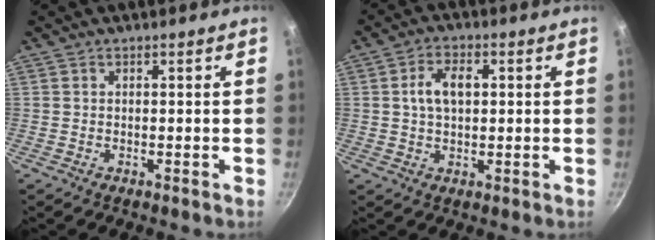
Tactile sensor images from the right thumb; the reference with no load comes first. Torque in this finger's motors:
{"motor_torque": [-0.23, 0.53, 0.08, -0.14, 0.08]}